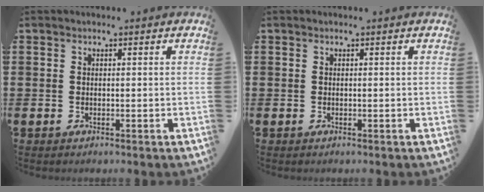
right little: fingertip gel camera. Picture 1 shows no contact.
{"total": 0.0}